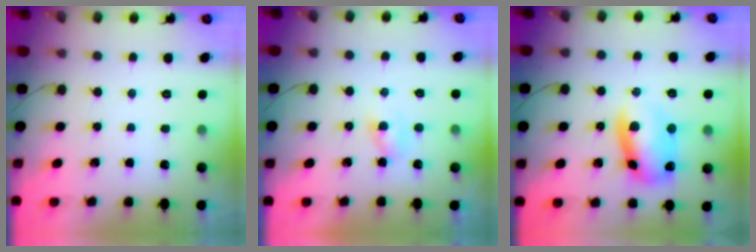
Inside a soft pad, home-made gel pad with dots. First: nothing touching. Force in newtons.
{"total": 1.7, "press": 1.5, "slide": 0.8}
{"total": 10.0, "press": 9.9, "slide": 1.3}